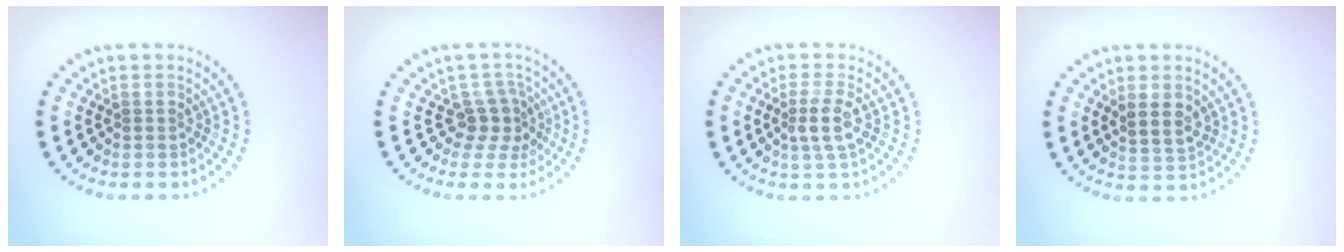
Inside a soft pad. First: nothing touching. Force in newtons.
{"total": 2.7, "press": 1.9, "slide": 2.0}
{"total": 2.4, "press": 2.1, "slide": 1.2}
{"total": 2.2, "press": 2.0, "slide": 0.9}